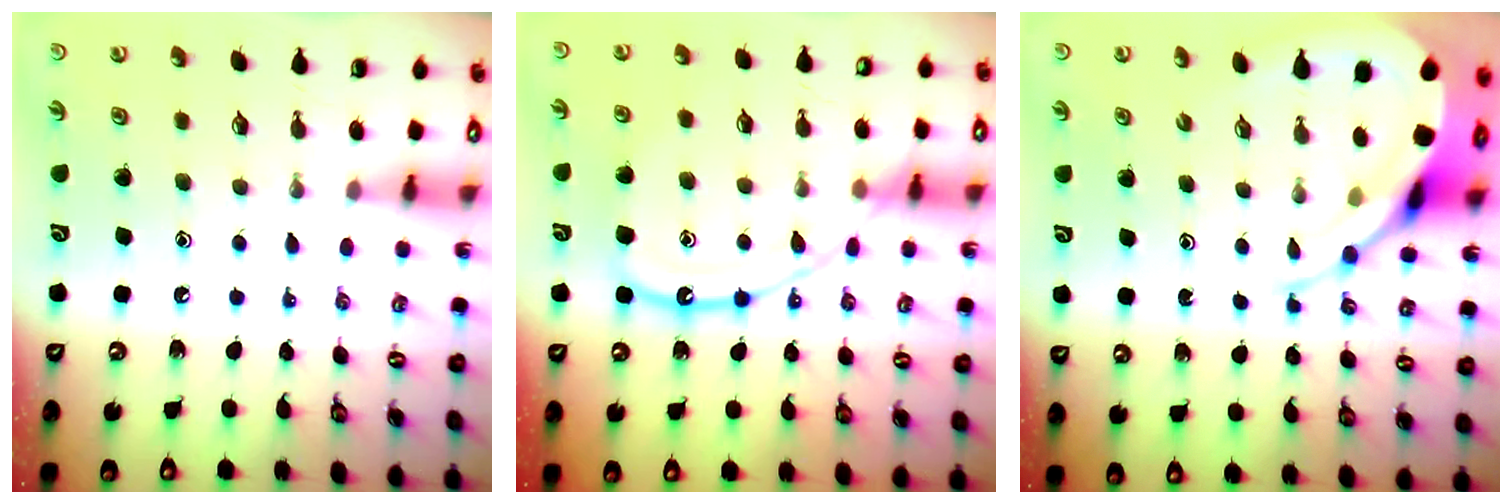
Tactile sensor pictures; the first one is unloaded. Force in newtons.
{"total": 15.2, "press": 15.1, "slide": 1.3}
{"total": 10.4, "press": 10.4, "slide": 0.7}